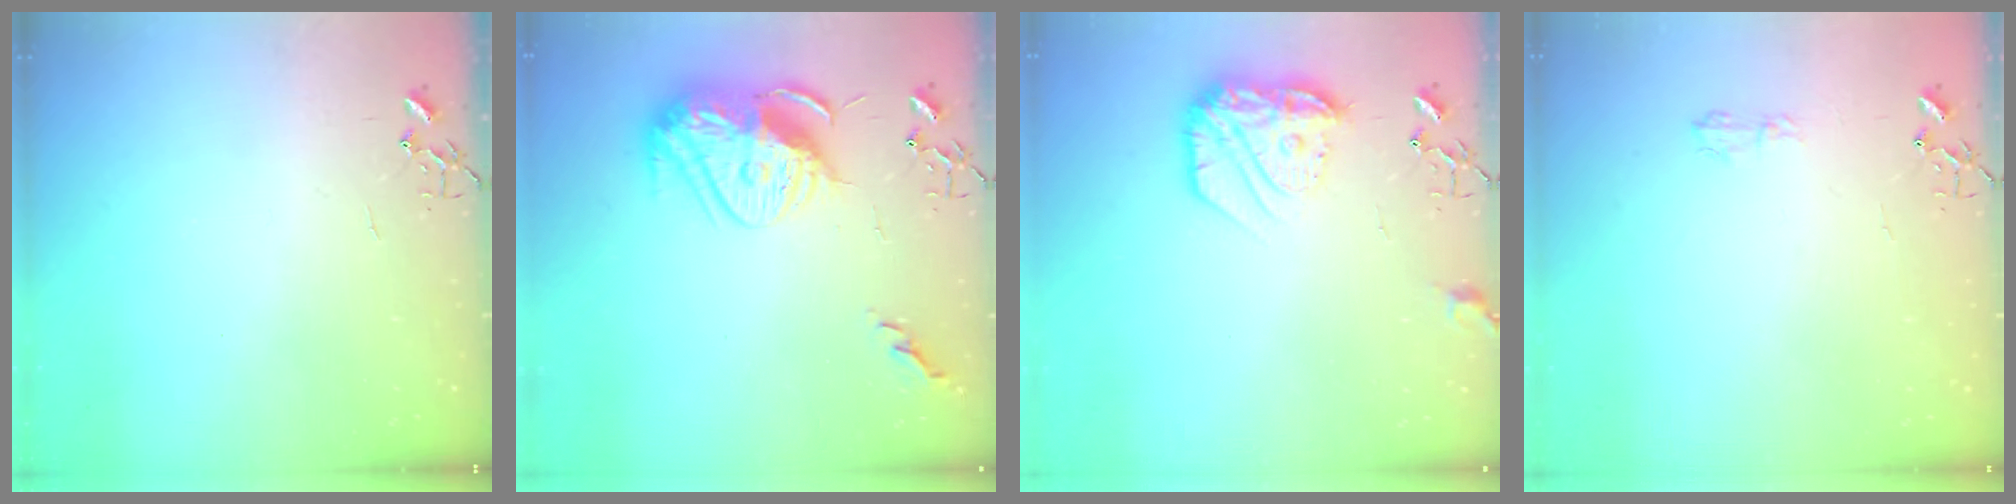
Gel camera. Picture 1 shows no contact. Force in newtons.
{"total": 15.6, "press": 15.6, "slide": 1.2}
{"total": 15.1, "press": 15.0, "slide": 1.0}
{"total": 5.0, "press": 5.0, "slide": 0.6}